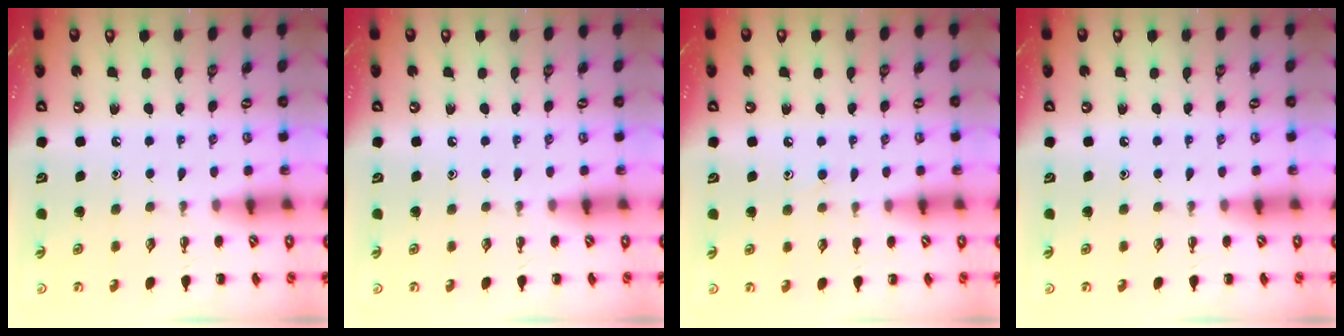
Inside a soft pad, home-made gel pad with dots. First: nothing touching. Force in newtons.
{"total": 0.0}
{"total": 6.8, "press": 6.5, "slide": 1.8}
{"total": 0.0}